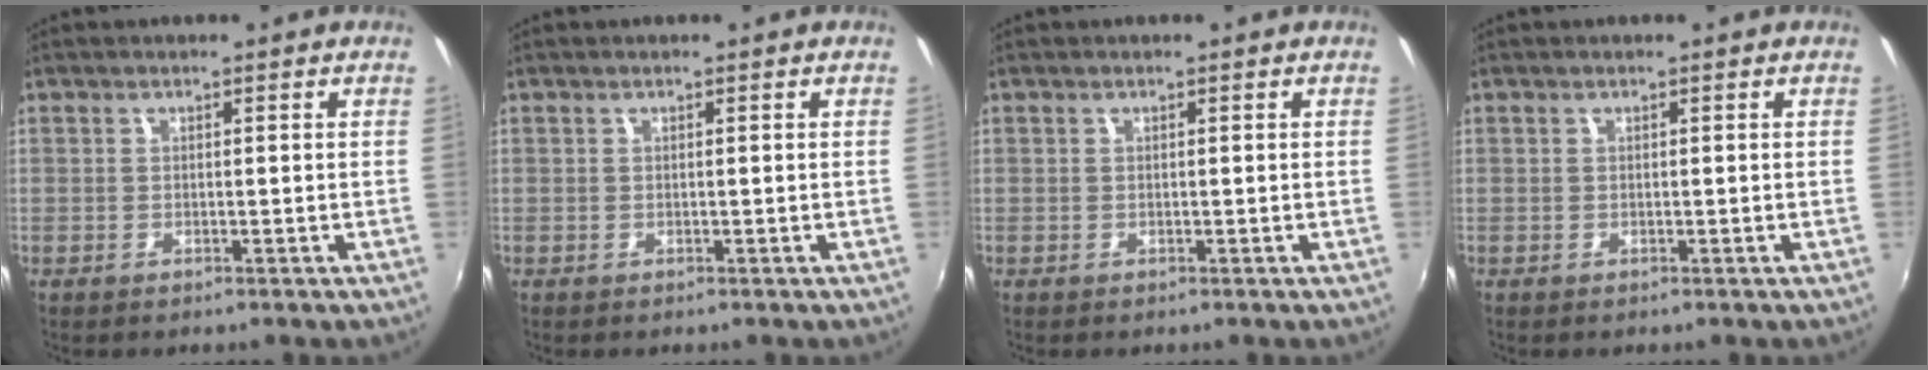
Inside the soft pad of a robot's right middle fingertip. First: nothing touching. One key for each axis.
{"total": 0.0}
{"total": 0.0}
{"total": 0.0}